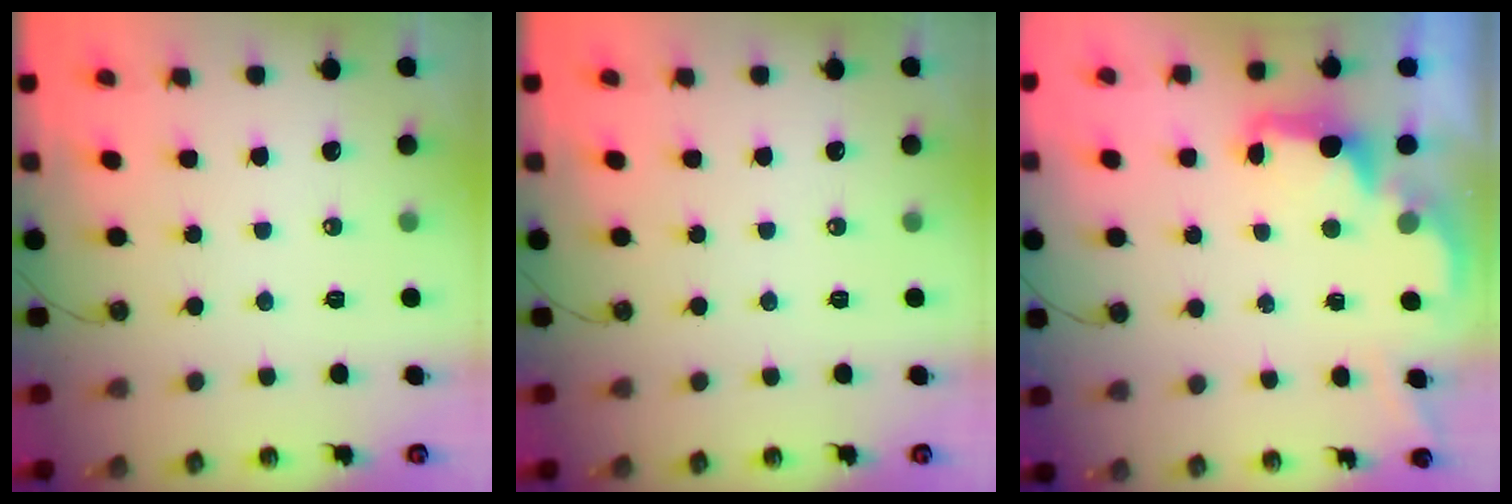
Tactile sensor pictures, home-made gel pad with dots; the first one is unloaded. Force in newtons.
{"total": 0.0}
{"total": 2.5, "press": 2.4, "slide": 0.6}